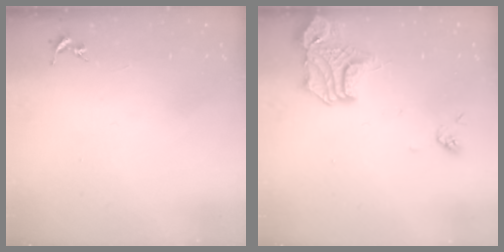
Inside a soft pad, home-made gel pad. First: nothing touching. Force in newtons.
{"total": 15.8, "press": 15.8, "slide": 1.5}